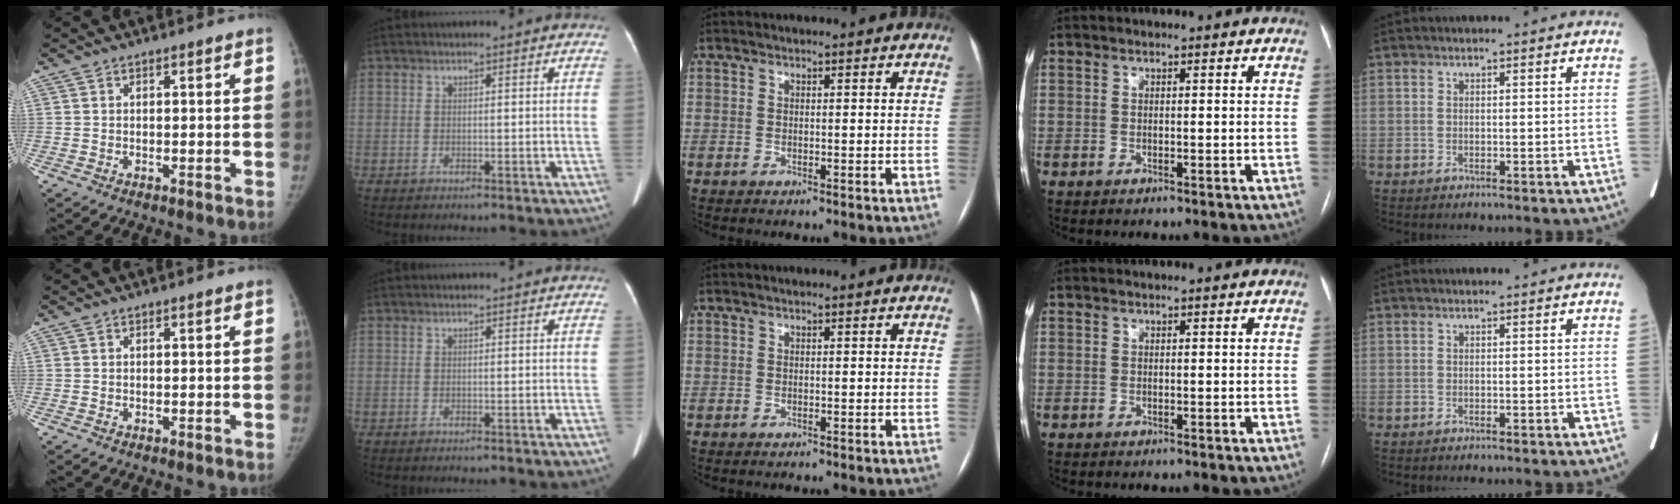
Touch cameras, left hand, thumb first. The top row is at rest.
{}